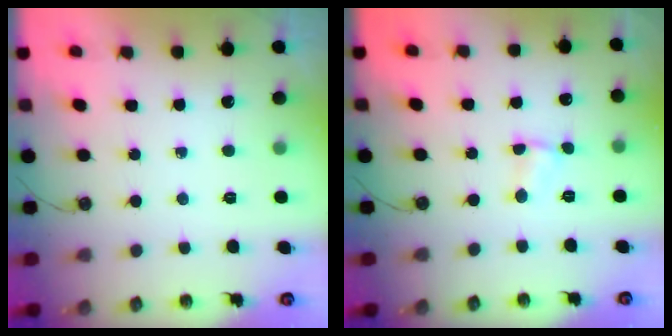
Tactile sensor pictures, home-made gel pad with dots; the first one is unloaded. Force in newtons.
{"total": 1.8, "press": 1.8, "slide": 0.2}